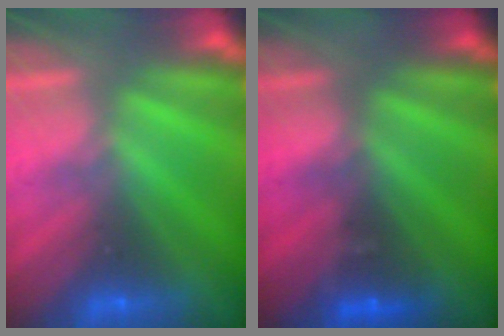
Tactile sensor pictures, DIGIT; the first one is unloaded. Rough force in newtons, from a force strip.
{"total": 3.3}